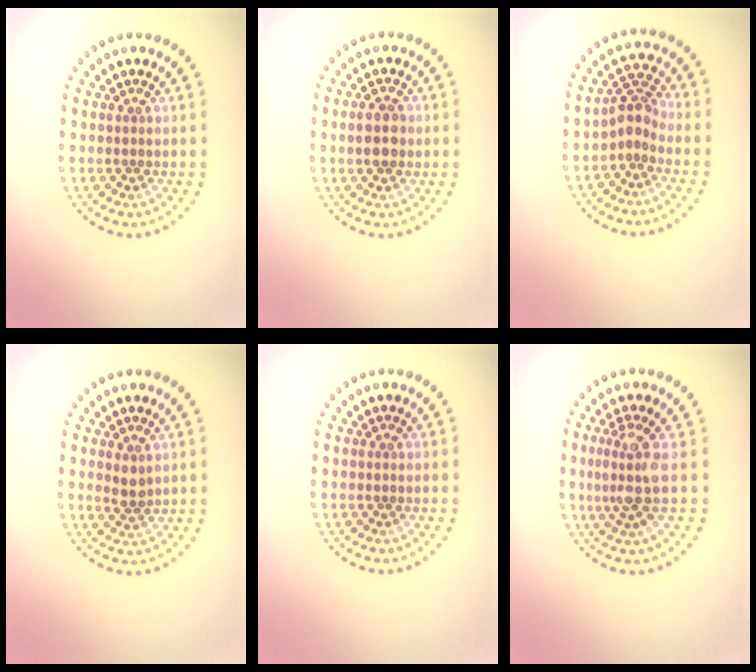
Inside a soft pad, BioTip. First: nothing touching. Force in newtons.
{"total": 2.8, "press": 2.8, "slide": 0.1}
{"total": 2.6, "press": 2.0, "slide": 1.6}
{"total": 1.6, "press": 1.5, "slide": 0.6}
{"total": 0.0}
{"total": 3.3, "press": 2.5, "slide": 2.1}